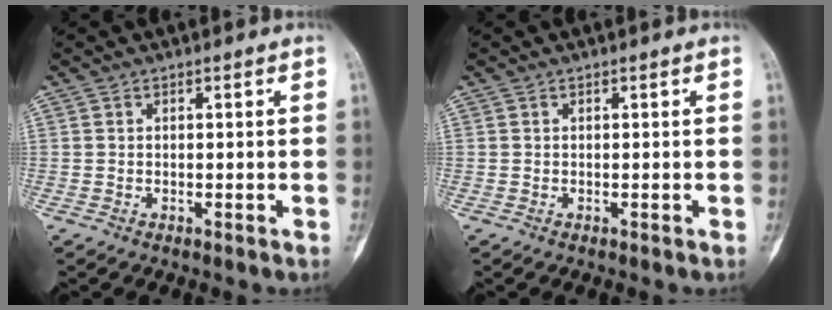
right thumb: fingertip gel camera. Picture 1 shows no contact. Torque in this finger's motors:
{"motor_torque": [0.01, -0.01, 0.01, 0.00, 0.00]}